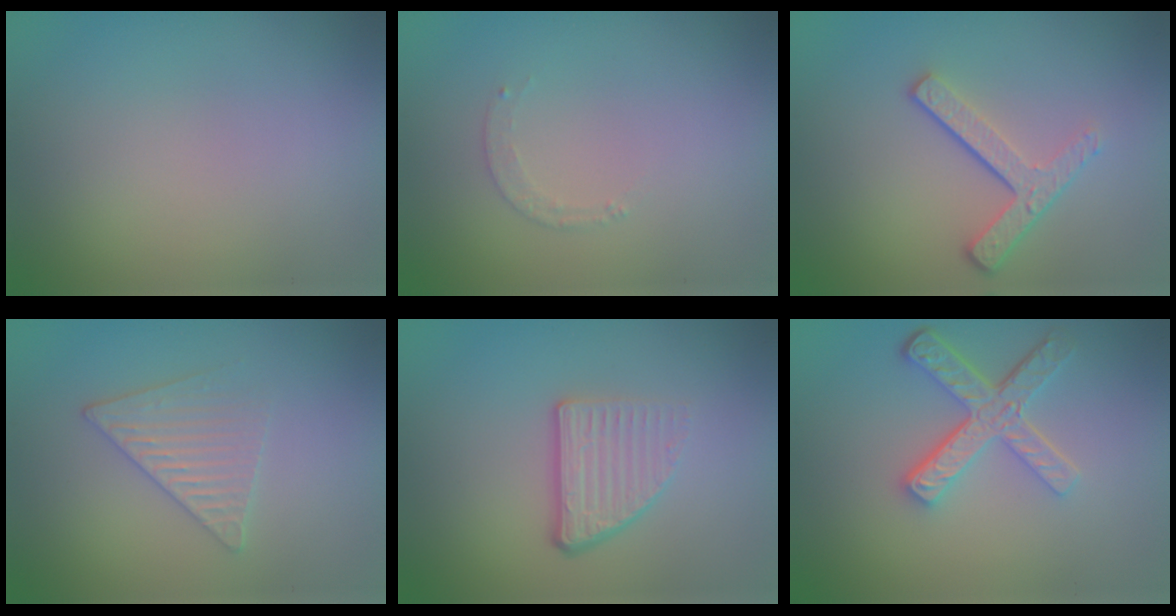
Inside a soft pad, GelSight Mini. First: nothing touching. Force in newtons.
{"total": 0.6, "press": 0.5, "slide": 0.3}
{"total": 3.6, "press": 2.6, "slide": 2.5}
{"total": 3.0, "press": 3.0, "slide": 0.3}
{"total": 3.8, "press": 2.4, "slide": 2.9}
{"total": 4.9, "press": 3.6, "slide": 3.3}